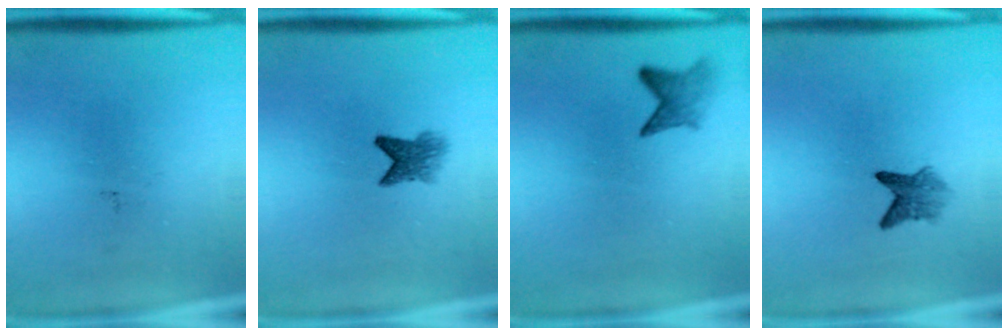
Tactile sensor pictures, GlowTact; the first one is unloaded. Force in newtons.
{"total": 3.2}
{"total": 2.4}
{"total": 2.9}